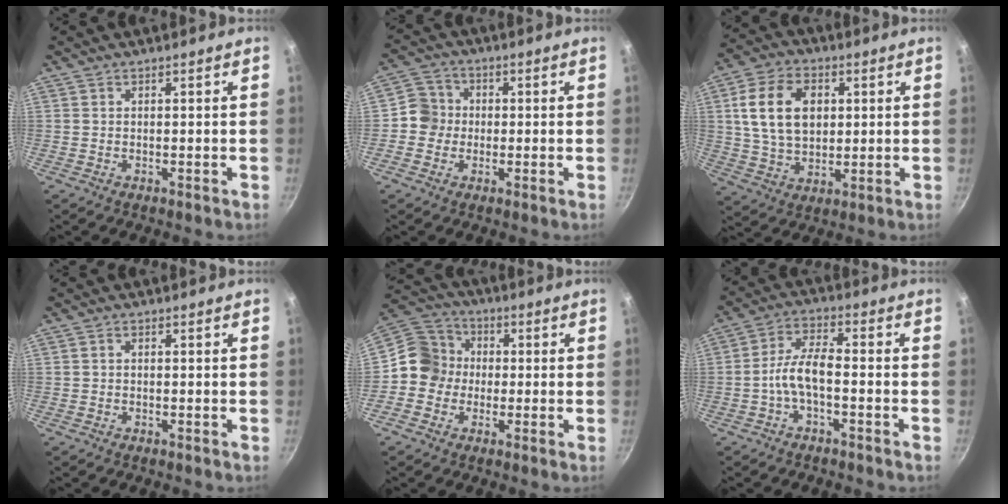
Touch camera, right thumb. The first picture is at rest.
{"total": 5.6, "force": [-0.5, 5.4, 1.4], "torque": [0.006, 0.015, -0.027]}
{"total": 14.0, "force": [2.9, 9.7, 9.7], "torque": [-0.159, -0.001, 0.053]}
{"total": 0.8, "force": [-0.2, 0.6, 0.4], "torque": [-0.008, 0.005, -0.002]}
{"total": 9.2, "force": [-0.8, 8.7, 2.9], "torque": [-0.014, 0.029, -0.039]}
{"total": 6.4, "force": [-2.2, 2.4, 5.5], "torque": [-0.115, 0.033, -0.049]}